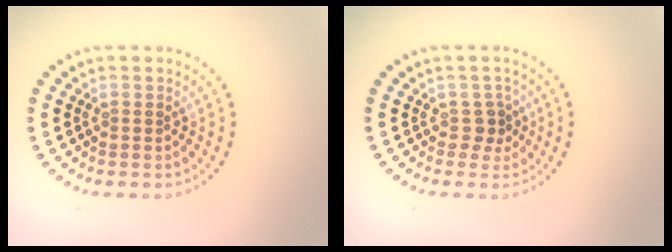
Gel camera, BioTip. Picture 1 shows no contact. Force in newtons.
{"total": 1.4, "press": 1.1, "slide": 0.9}